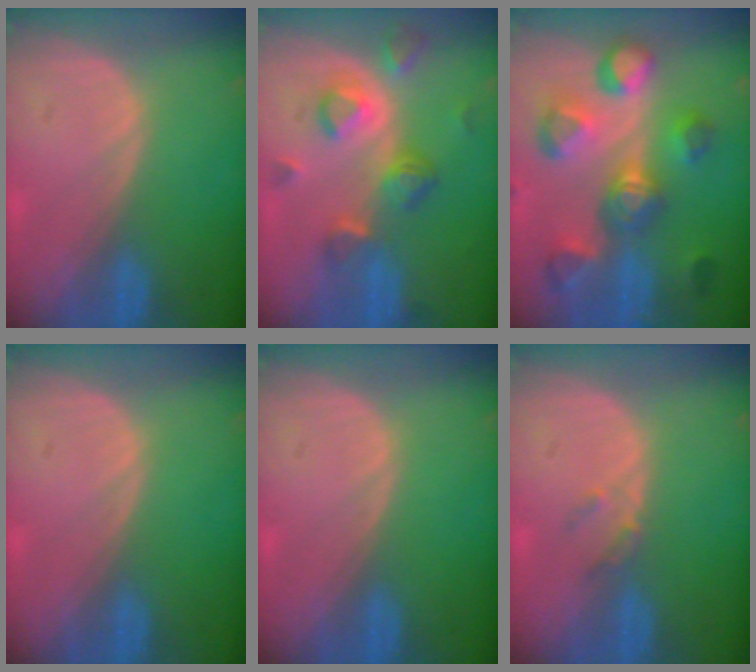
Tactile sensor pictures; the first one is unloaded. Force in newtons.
{"total": 8.0, "press": 7.1, "slide": 3.7}
{"total": 10.4, "press": 10.1, "slide": 2.8}
{"total": 0.0}
{"total": 0.0}
{"total": 1.8, "press": 1.6, "slide": 0.8}